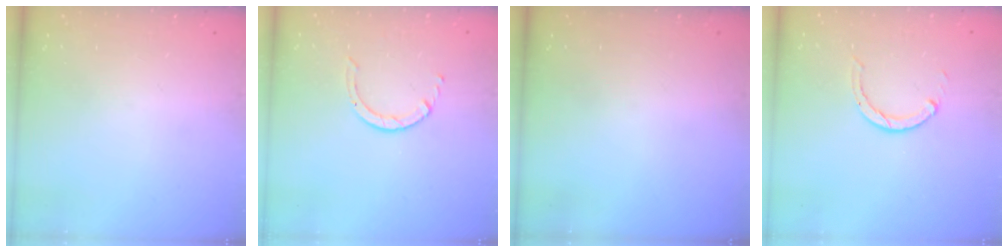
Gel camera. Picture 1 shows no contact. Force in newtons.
{"total": 2.5, "press": 2.4, "slide": 0.3}
{"total": 0.0}
{"total": 3.1, "press": 3.0, "slide": 0.4}